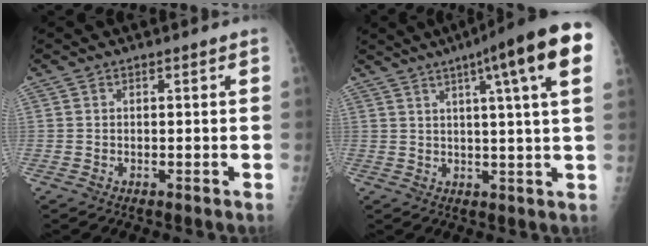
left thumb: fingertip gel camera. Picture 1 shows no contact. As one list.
[{"total": 16.3, "force": [7.4, 1.2, 14.5], "torque": [-0.201, 0.000, 0.086]}]